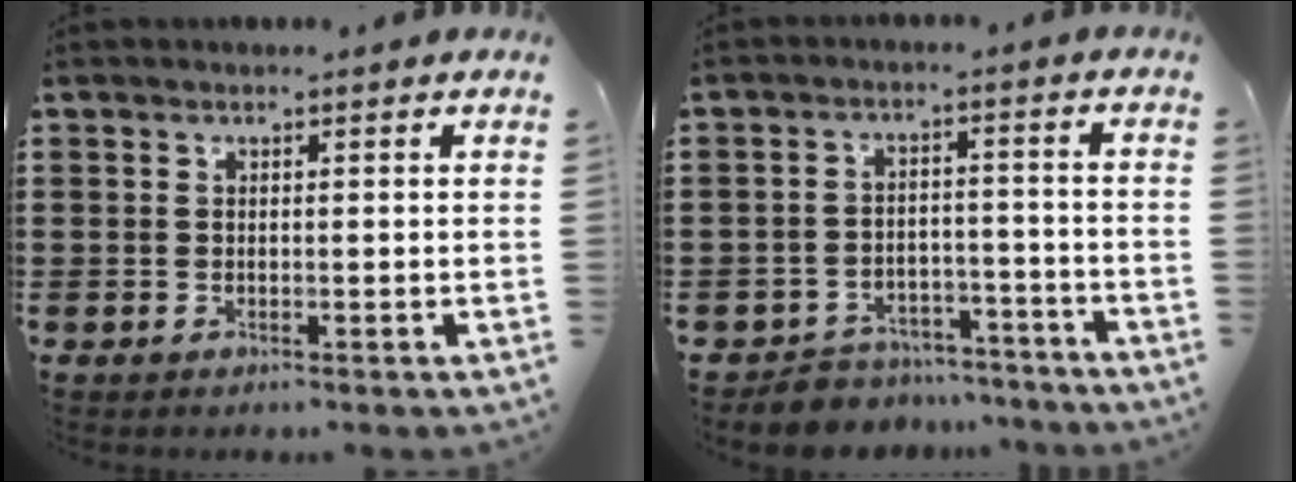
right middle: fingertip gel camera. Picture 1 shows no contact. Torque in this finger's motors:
{"motor_torque": [0.45, -0.42, 0.09, 0.04]}